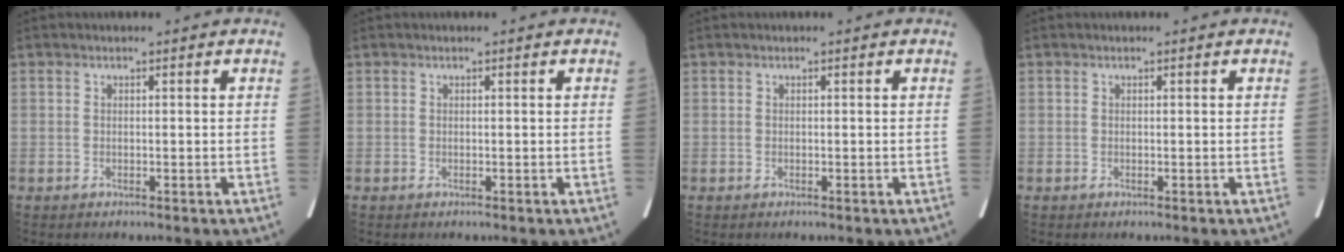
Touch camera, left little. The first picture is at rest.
{"total": 0.0}
{"total": 0.0}
{"total": 0.0}